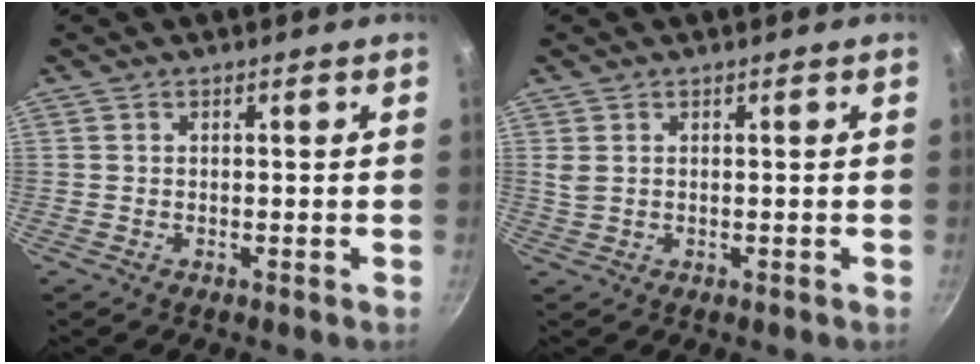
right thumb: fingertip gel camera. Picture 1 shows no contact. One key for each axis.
{"total": 1.5, "fx": 0.5, "fy": 0.9, "fz": 1.1, "tx": -0.028, "ty": 0.001, "tz": 0.018}